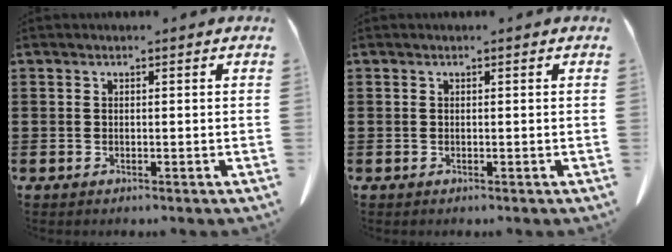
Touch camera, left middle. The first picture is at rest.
{"total": 0.0}